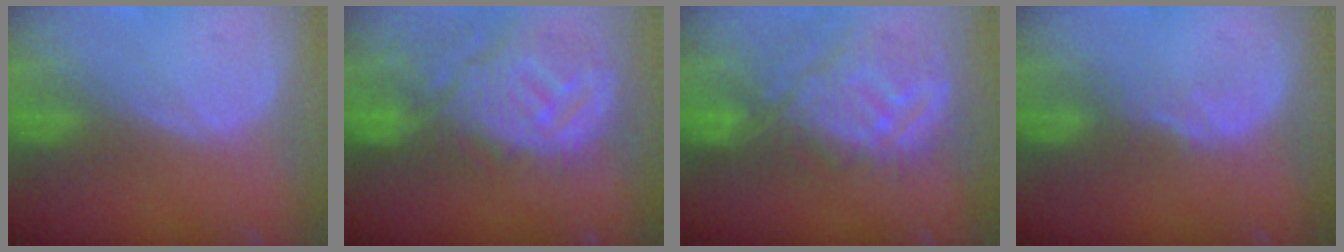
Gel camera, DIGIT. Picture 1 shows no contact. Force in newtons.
{"total": 12.4, "press": 11.1, "slide": 5.7}
{"total": 11.2, "press": 10.4, "slide": 4.3}
{"total": 1.4, "press": 1.4, "slide": 0.1}